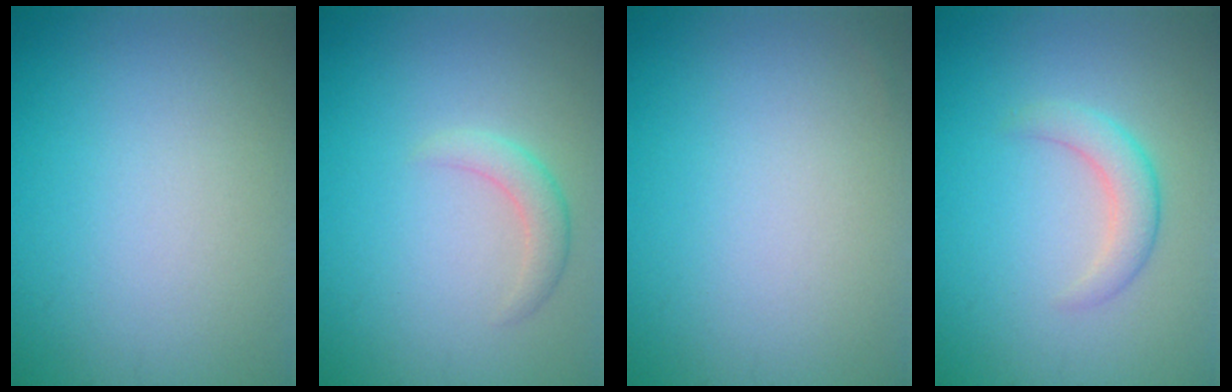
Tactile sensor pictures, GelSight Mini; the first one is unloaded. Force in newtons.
{"total": 1.9, "press": 1.9, "slide": 0.1}
{"total": 0.0}
{"total": 2.6, "press": 2.5, "slide": 0.3}